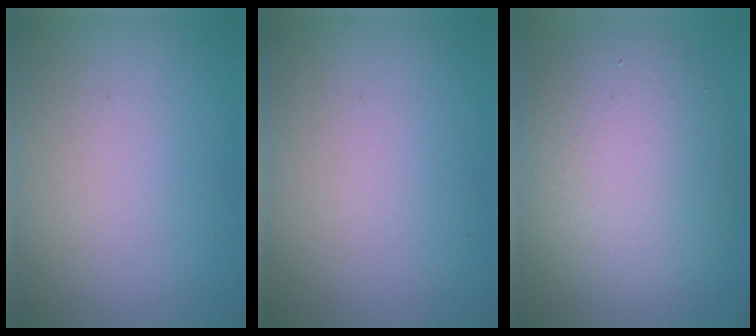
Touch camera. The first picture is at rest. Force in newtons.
{"total": 0.0}
{"total": 8.5, "press": 8.4, "slide": 0.6}